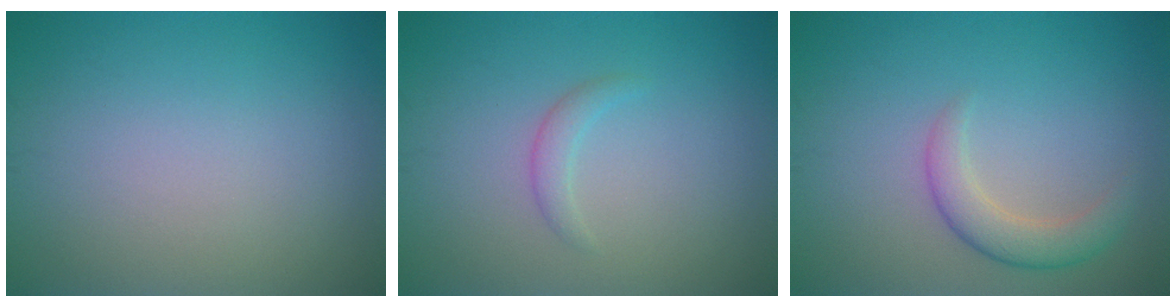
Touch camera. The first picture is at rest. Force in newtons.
{"total": 1.2, "press": 1.2, "slide": 0.1}
{"total": 2.9, "press": 2.9, "slide": 0.2}